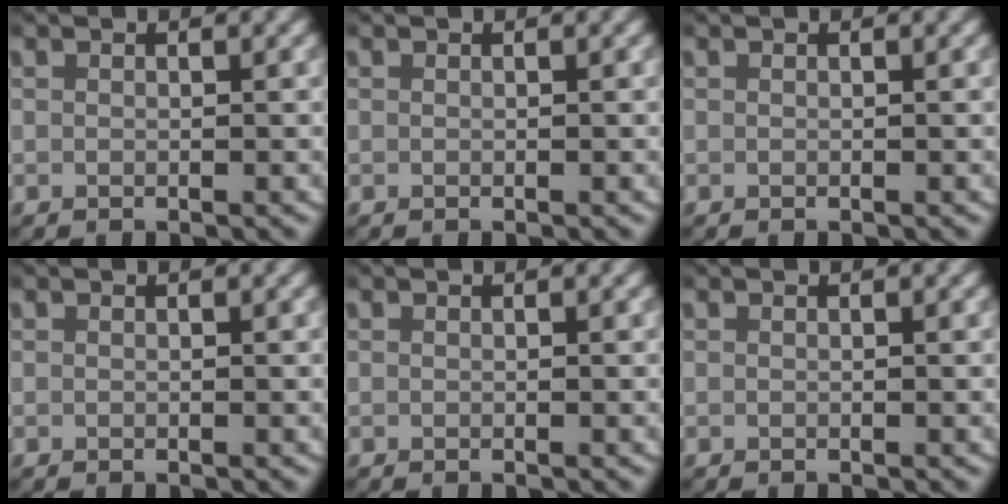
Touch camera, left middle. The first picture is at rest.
{"total": 0.0}
{"total": 0.0}
{"total": 0.0}
{"total": 0.0}
{"total": 0.0}